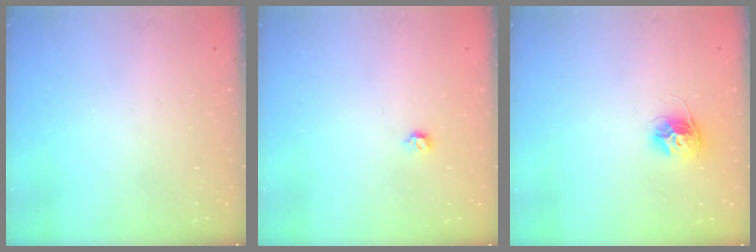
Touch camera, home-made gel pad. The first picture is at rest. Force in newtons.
{"total": 4.6, "press": 4.5, "slide": 0.9}
{"total": 10.3, "press": 10.3, "slide": 0.6}